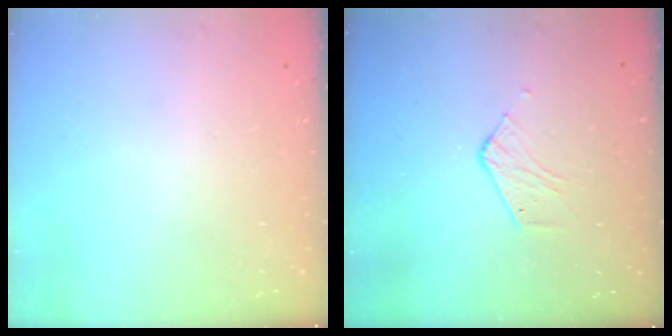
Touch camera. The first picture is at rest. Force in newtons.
{"total": 3.7, "press": 3.7, "slide": 0.3}